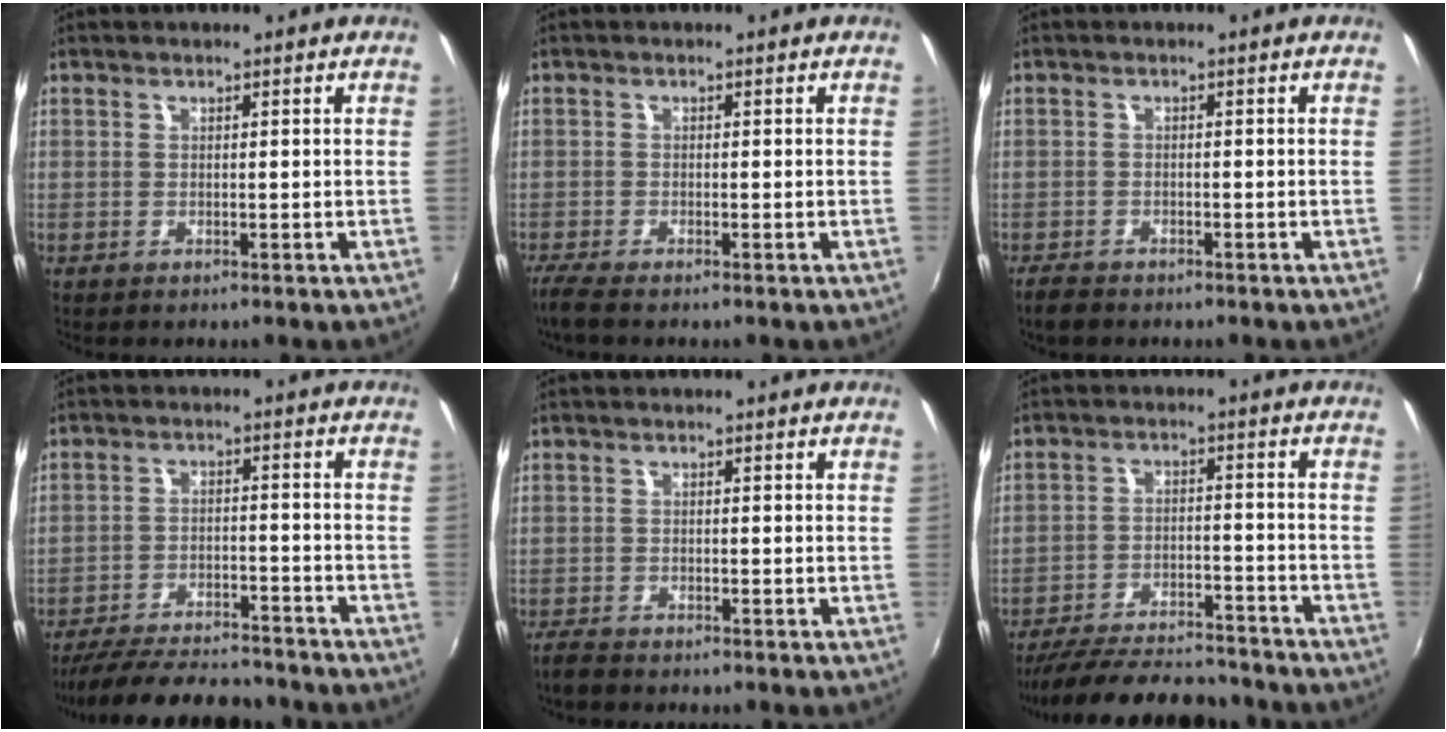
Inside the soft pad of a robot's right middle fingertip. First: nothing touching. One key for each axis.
{"total": 2.6, "fx": -2.1, "fy": -0.1, "fz": 1.6, "tx": -0.044, "ty": -0.011, "tz": -0.045}
{"total": 2.7, "fx": -2.3, "fy": 0.9, "fz": 1.1, "tx": -0.033, "ty": -0.010, "tz": -0.046}
{"total": 16.8, "fx": -14.8, "fy": 4.0, "fz": 6.9, "tx": -0.147, "ty": -0.011, "tz": -0.219}
{"total": 2.3, "fx": -2.1, "fy": 0.3, "fz": 0.9, "tx": -0.026, "ty": -0.011, "tz": -0.045}
{"total": 18.8, "fx": -16.6, "fy": 4.6, "fz": 7.6, "tx": -0.157, "ty": -0.011, "tz": -0.241}